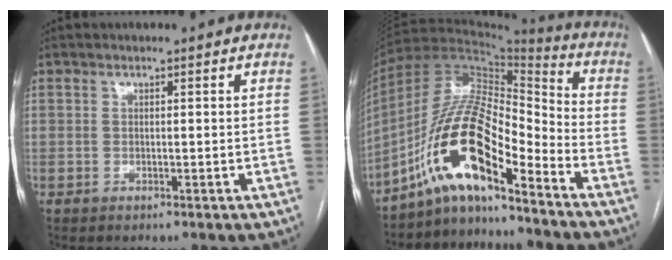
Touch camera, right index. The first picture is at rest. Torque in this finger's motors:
{"motor_torque": [0.45, -0.04, -0.04, -0.21]}